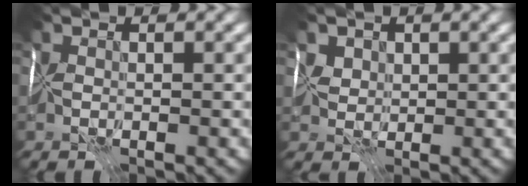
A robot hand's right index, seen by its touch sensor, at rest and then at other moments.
{"total": 2.0, "force": [1.7, 1.0, 0.3], "torque": [0.003, 0.003, 0.034]}